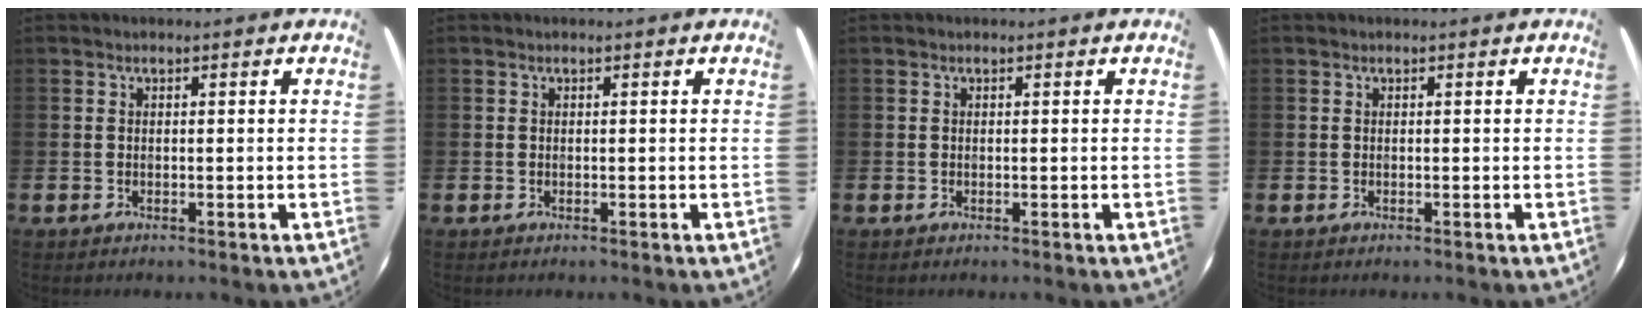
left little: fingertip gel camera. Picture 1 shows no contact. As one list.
[{"total": 0.0}, {"total": 0.0}, {"total": 0.0}]